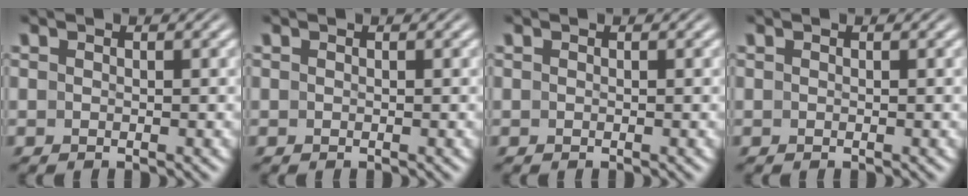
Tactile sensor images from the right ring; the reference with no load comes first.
{"total": 0.0}
{"total": 0.0}
{"total": 0.0}